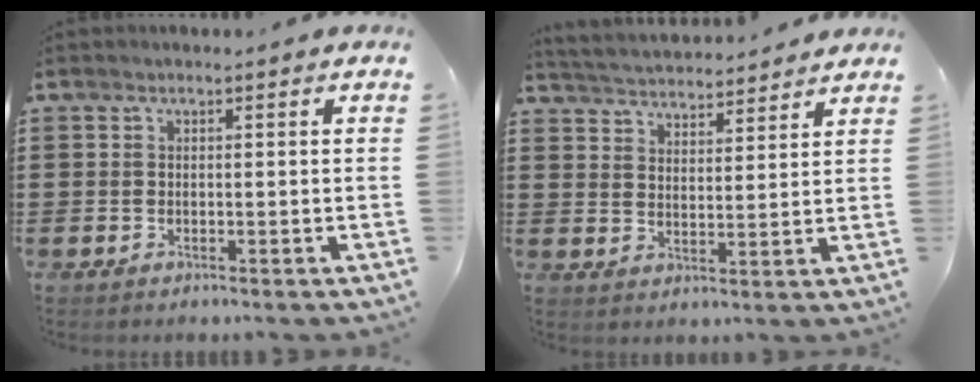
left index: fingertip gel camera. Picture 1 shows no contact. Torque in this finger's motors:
{"motor_torque": [1.05, -1.08, 0.29, 0.13]}